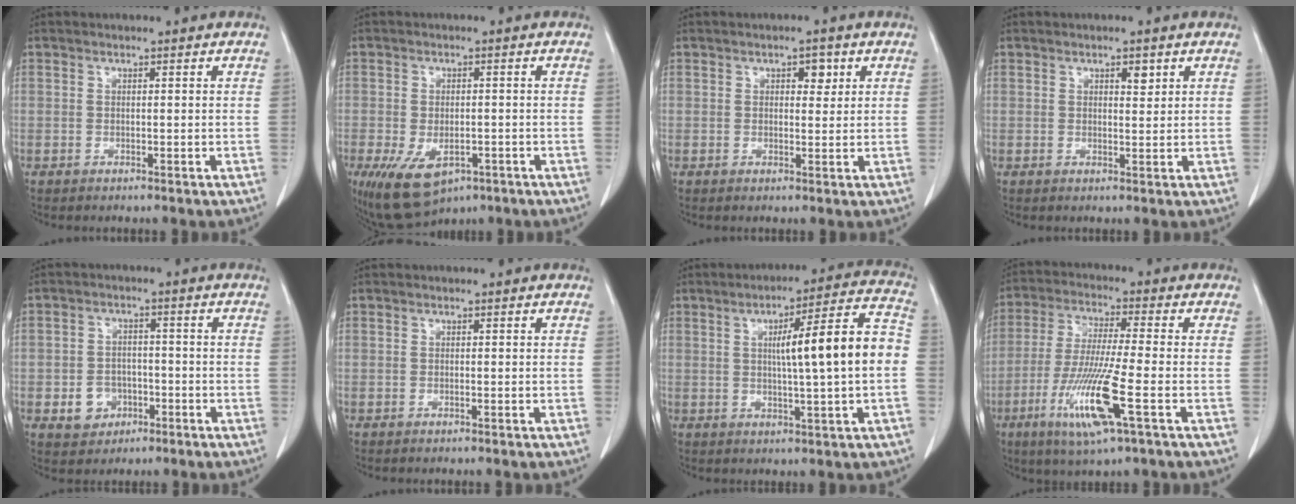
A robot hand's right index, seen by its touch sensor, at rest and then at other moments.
{"total": 10.1, "force": [-5.4, 5.5, 6.6], "torque": [-0.126, -0.010, -0.075]}
{"total": 2.5, "force": [1.1, 1.3, 1.8], "torque": [-0.020, 0.003, 0.014]}
{"total": 1.8, "force": [1.0, 0.7, 1.4], "torque": [-0.018, -0.004, 0.014]}
{"total": 5.0, "force": [-1.8, 4.3, 1.9], "torque": [-0.030, 0.009, -0.021]}
{"total": 0.0}
{"total": 12.9, "force": [0.4, 0.4, 12.9], "torque": [-0.185, 0.025, 0.005]}
{"total": 12.5, "force": [-4.7, 0.1, 11.6], "torque": [-0.239, -0.026, -0.091]}